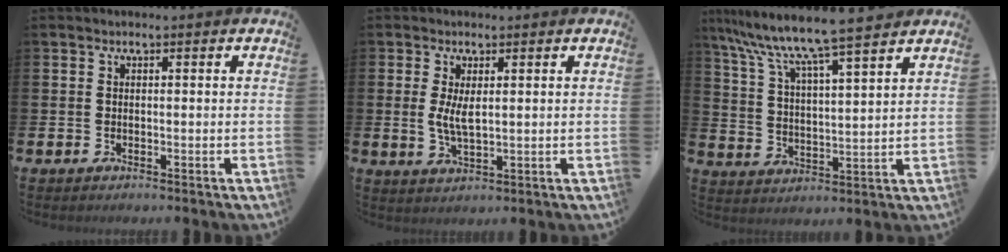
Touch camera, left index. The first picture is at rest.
{"total": 3.7, "force": [1.0, 1.3, 3.3], "torque": [-0.062, 0.003, 0.015]}
{"total": 9.7, "force": [8.8, 0.3, 4.1], "torque": [-0.116, -0.051, 0.151]}